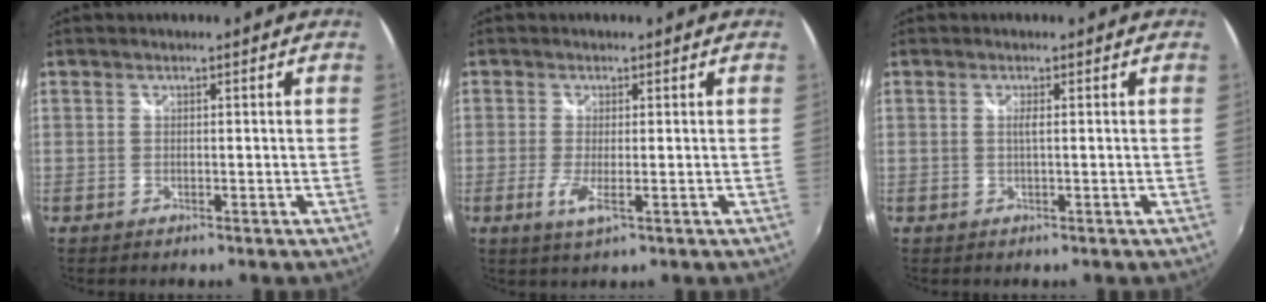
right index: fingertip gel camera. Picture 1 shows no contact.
{"total": 3.3, "force": [-1.0, 0.3, 3.1], "torque": [-0.067, -0.011, -0.019]}
{"total": 1.0, "force": [0.0, -0.3, 1.0], "torque": [-0.019, -0.001, -0.001]}